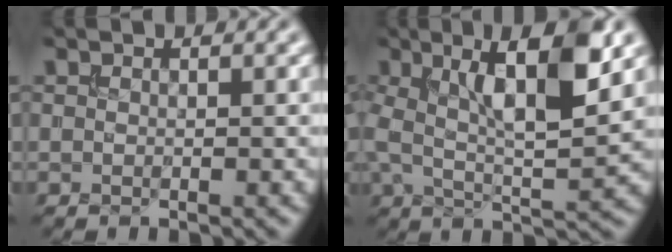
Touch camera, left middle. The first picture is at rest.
{"total": 9.4, "force": [2.4, 2.9, 8.6], "torque": [-0.147, 0.008, 0.036]}